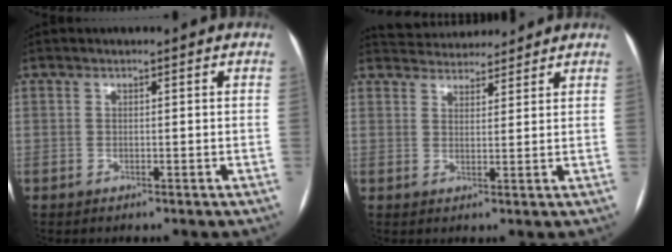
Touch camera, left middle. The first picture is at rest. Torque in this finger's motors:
{"motor_torque": [-0.07, -0.11, -0.01, -0.01]}